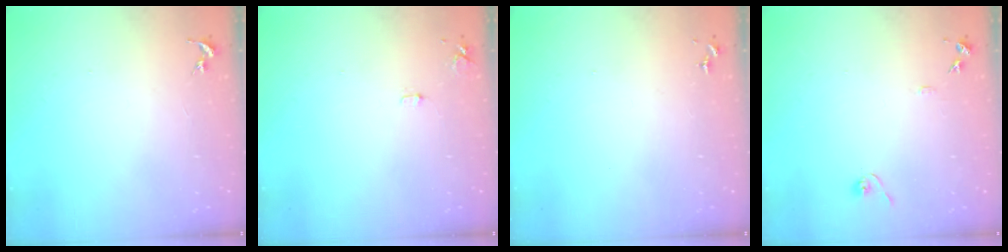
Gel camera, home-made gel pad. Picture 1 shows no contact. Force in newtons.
{"total": 5.2, "press": 5.1, "slide": 0.8}
{"total": 0.0}
{"total": 7.9, "press": 7.9, "slide": 0.8}